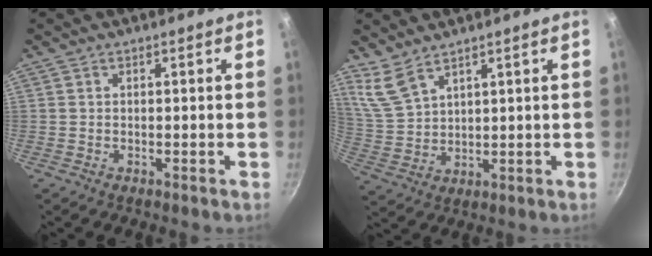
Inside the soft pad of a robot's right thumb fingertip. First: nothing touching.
{"total": 6.1, "force": [4.9, 2.3, 2.7], "torque": [-0.051, -0.029, 0.115]}